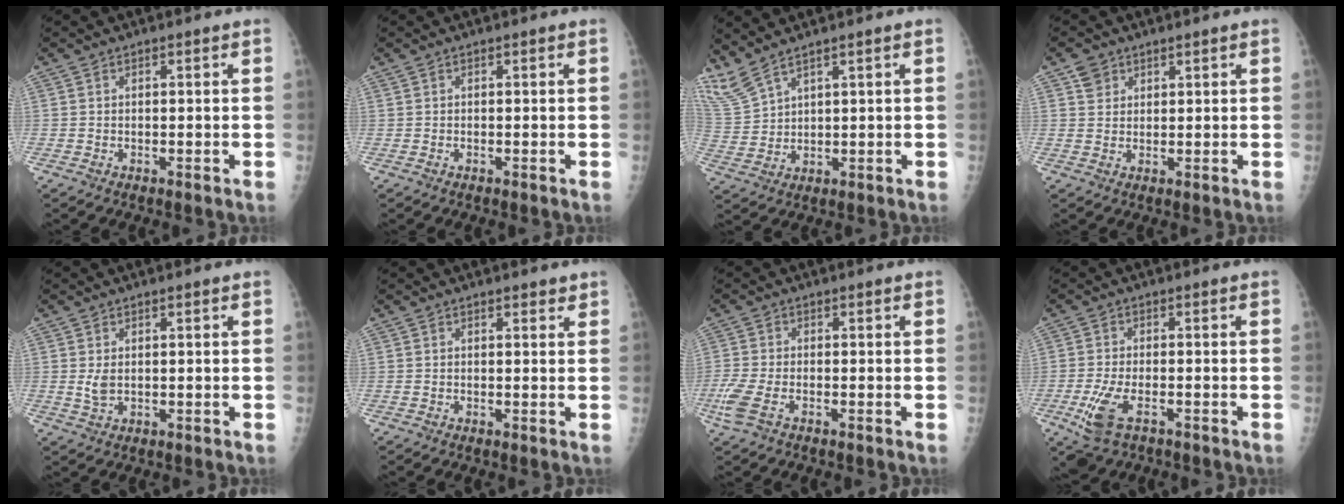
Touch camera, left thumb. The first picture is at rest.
{"total": 0.0}
{"total": 7.2, "force": [6.2, 1.6, 3.3], "torque": [-0.089, -0.019, 0.150]}
{"total": 2.6, "force": [1.8, 1.9, 0.3], "torque": [0.012, -0.007, 0.031]}
{"total": 2.3, "force": [0.3, 1.5, 1.8], "torque": [-0.033, -0.007, 0.009]}
{"total": 1.3, "force": [1.2, 0.5, 0.4], "torque": [0.004, -0.003, 0.012]}
{"total": 5.1, "force": [-2.4, 2.4, 3.8], "torque": [-0.110, -0.003, -0.049]}
{"total": 7.3, "force": [-3.5, 3.4, 5.4], "torque": [-0.118, 0.000, -0.057]}